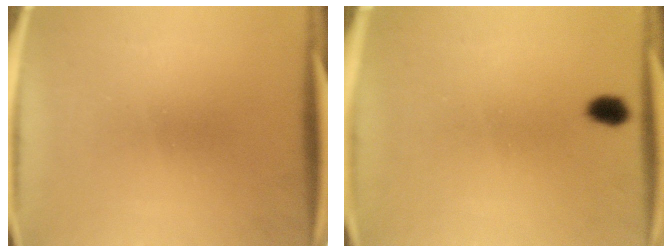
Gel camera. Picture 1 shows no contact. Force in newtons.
{"total": 2.4}